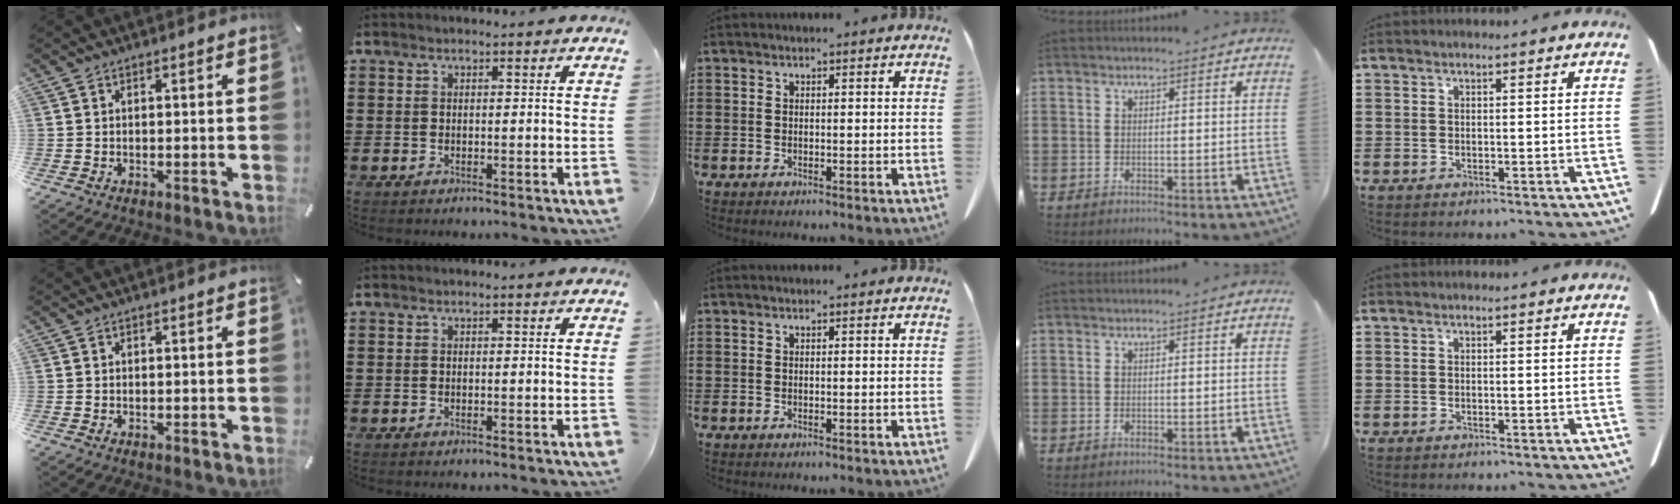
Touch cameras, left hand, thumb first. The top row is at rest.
{}